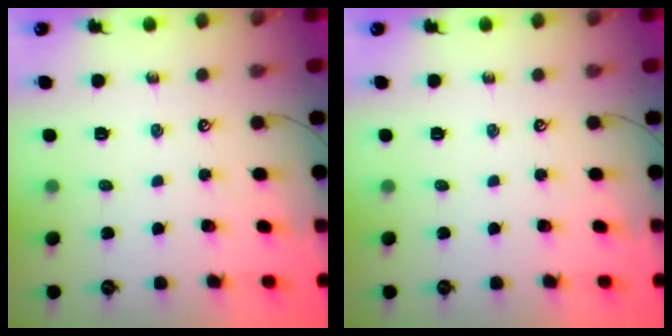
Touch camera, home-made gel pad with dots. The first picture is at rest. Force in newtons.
{"total": 0.0}